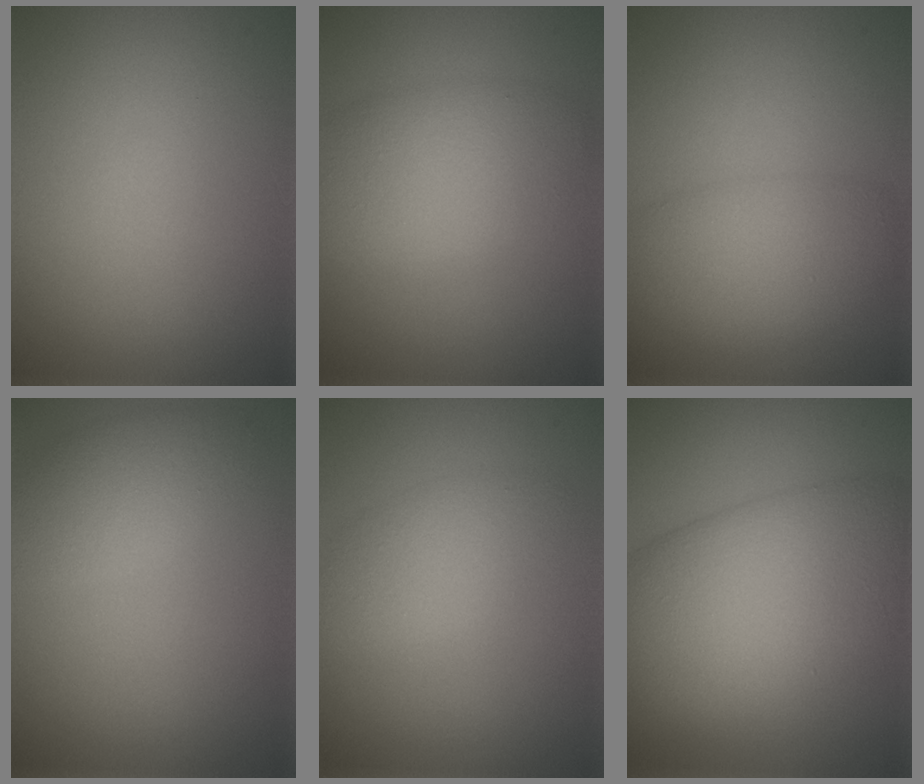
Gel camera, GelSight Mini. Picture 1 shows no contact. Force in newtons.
{"total": 5.6, "press": 5.6, "slide": 0.2}
{"total": 5.4, "press": 5.4, "slide": 0.2}
{"total": 3.1, "press": 3.1, "slide": 0.1}
{"total": 2.9, "press": 2.9, "slide": 0.1}
{"total": 11.9, "press": 11.9, "slide": 0.3}